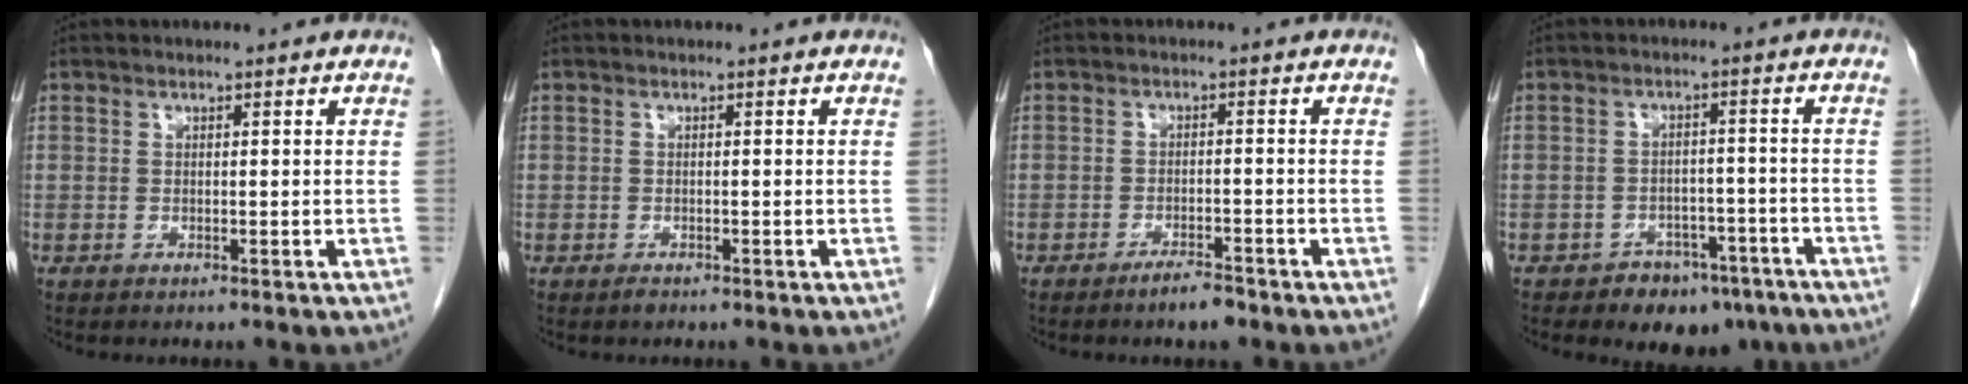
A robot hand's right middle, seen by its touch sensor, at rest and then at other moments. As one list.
[{"total": 0.6, "force": [-0.5, 0.2, 0.3], "torque": [-0.006, -0.001, -0.007]}, {"total": 3.2, "force": [-2.6, 0.5, 1.9], "torque": [-0.035, -0.003, -0.042]}, {"total": 7.3, "force": [-5.3, 4.4, 2.5], "torque": [-0.023, 0.014, -0.071]}]